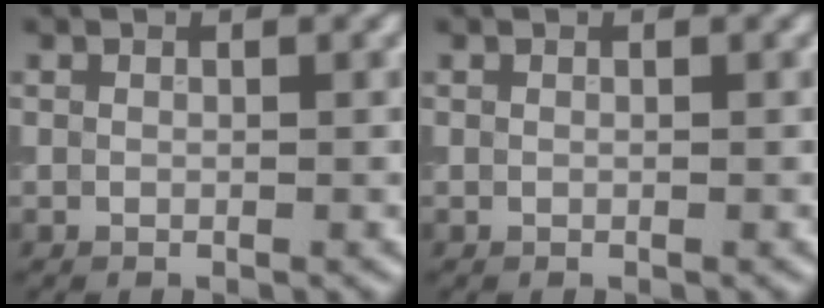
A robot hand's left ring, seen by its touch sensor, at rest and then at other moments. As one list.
[{"total": 0.0}]